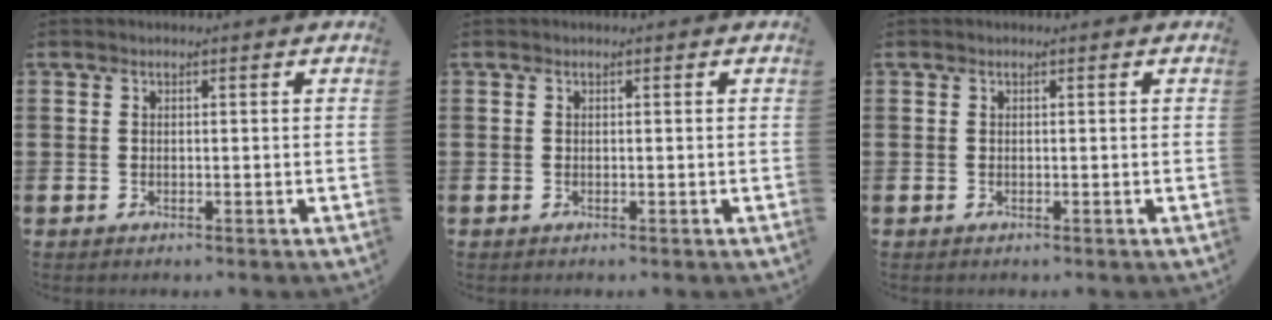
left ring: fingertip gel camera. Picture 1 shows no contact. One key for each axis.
{"total": 0.0}
{"total": 0.0}